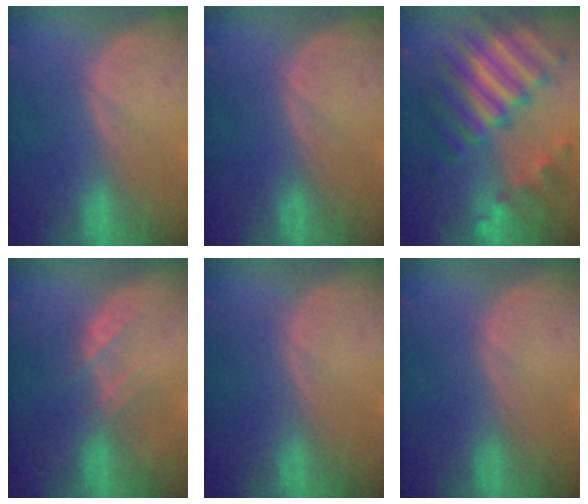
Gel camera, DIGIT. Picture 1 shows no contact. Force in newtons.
{"total": 0.0}
{"total": 11.9, "press": 11.8, "slide": 1.0}
{"total": 2.3, "press": 2.3, "slide": 0.2}
{"total": 0.0}
{"total": 0.0}